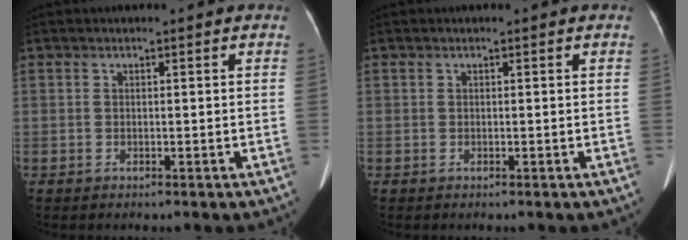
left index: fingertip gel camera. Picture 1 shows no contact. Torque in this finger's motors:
{"motor_torque": [0.05, 0.05, 0.00, 0.01]}